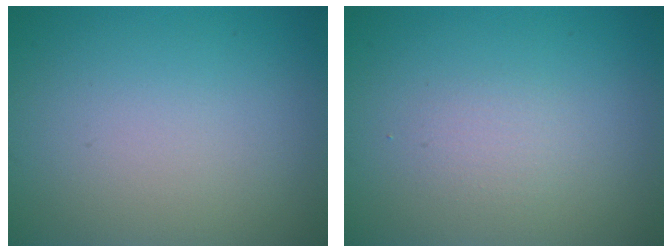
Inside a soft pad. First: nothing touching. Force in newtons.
{"total": 1.1, "press": 1.1, "slide": 0.2}